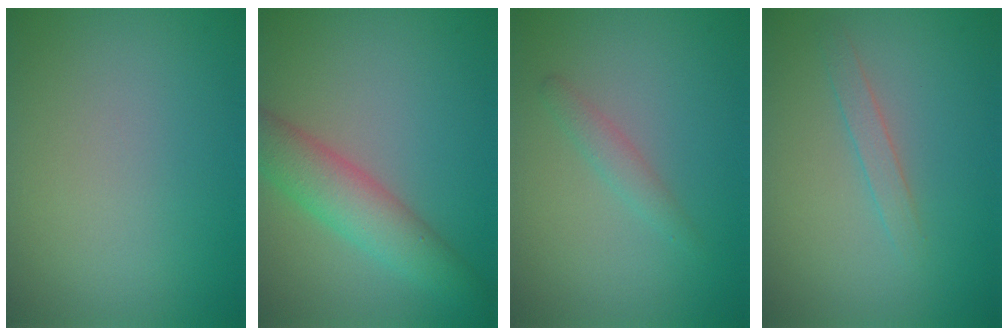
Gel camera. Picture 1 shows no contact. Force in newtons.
{"total": 5.0, "press": 5.0, "slide": 0.2}
{"total": 1.4, "press": 1.4, "slide": 0.0}
{"total": 1.3, "press": 1.3, "slide": 0.0}